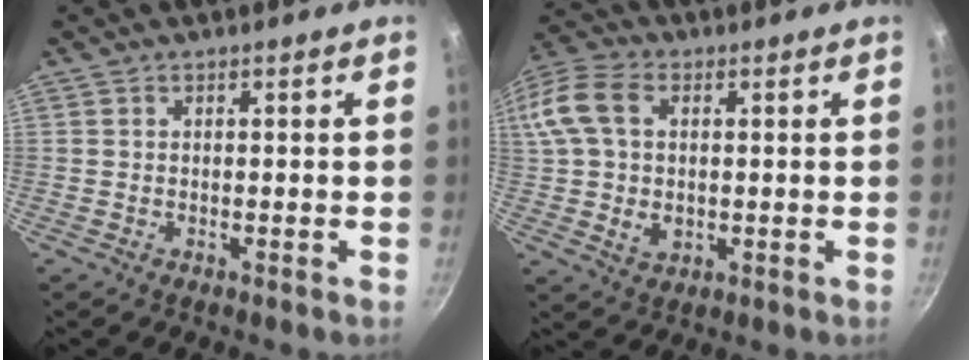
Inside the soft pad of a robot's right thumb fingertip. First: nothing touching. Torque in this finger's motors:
{"motor_torque": [0.23, 1.56, 0.49, -0.25, 0.13]}